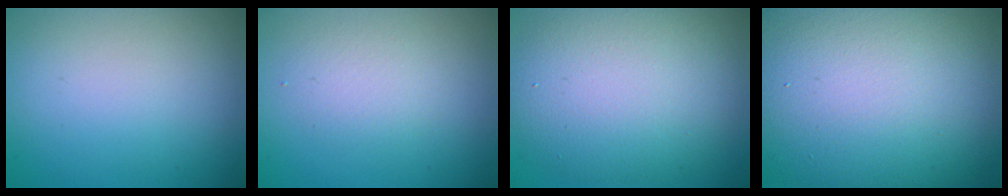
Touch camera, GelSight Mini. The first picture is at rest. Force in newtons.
{"total": 1.9, "press": 1.9, "slide": 0.1}
{"total": 9.2, "press": 9.1, "slide": 0.9}
{"total": 17.2, "press": 17.2, "slide": 1.0}